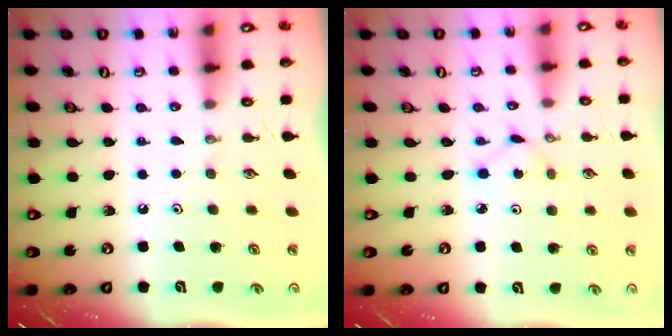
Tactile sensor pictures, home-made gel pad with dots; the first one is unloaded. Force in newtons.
{"total": 2.0, "press": 2.0, "slide": 0.2}